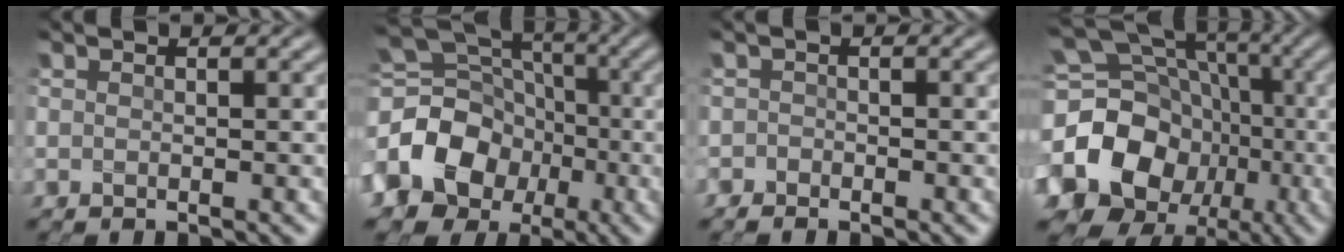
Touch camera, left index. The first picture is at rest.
{"total": 12.4, "force": [-3.1, 10.4, 5.9], "torque": [-0.136, 0.001, -0.067]}
{"total": 0.7, "force": [-0.4, 0.5, -0.1], "torque": [0.020, 0.011, -0.016]}
{"total": 20.2, "force": [-3.2, 17.5, 9.5], "torque": [-0.201, -0.008, -0.076]}